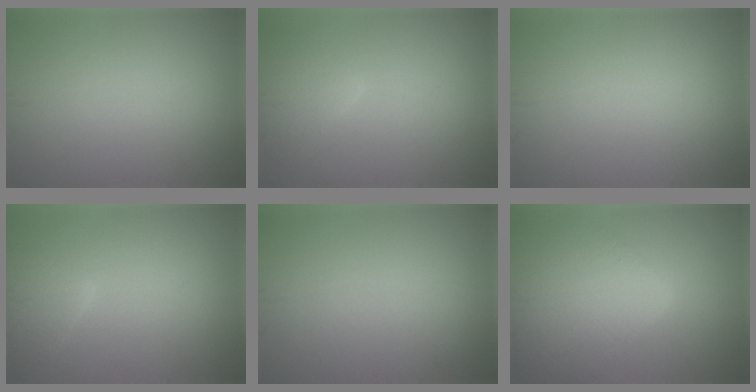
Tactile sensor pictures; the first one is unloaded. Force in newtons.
{"total": 2.6, "press": 2.6, "slide": 0.2}
{"total": 0.0}
{"total": 2.8, "press": 2.8, "slide": 0.2}
{"total": 0.0}
{"total": 11.1, "press": 11.1, "slide": 0.5}